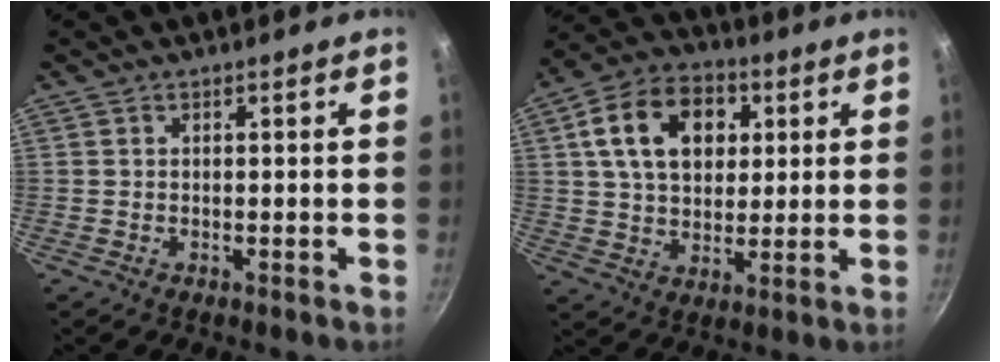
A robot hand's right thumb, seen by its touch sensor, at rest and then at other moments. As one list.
[{"total": 15.7, "force": [4.4, 11.0, 10.3], "torque": [-0.147, 0.008, 0.065]}]